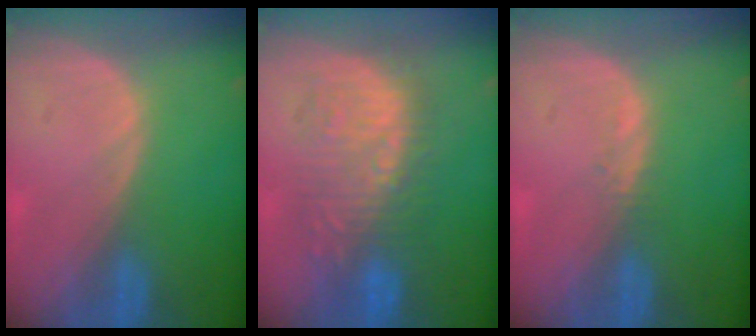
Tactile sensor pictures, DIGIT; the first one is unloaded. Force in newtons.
{"total": 9.2, "press": 9.2, "slide": 0.3}
{"total": 0.9, "press": 0.8, "slide": 0.4}